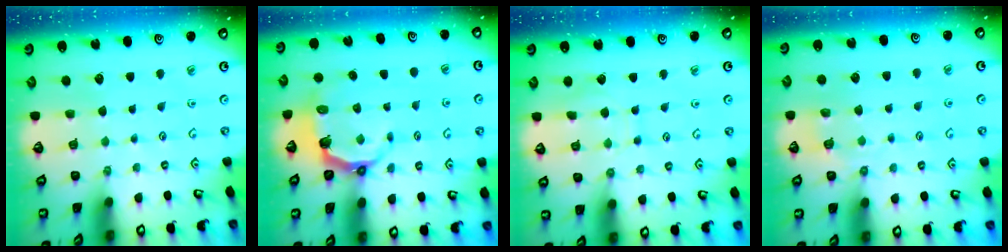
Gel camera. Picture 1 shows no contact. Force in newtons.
{"total": 4.6, "press": 2.9, "slide": 3.6}
{"total": 7.4, "press": 7.3, "slide": 0.8}
{"total": 3.0, "press": 2.5, "slide": 1.6}